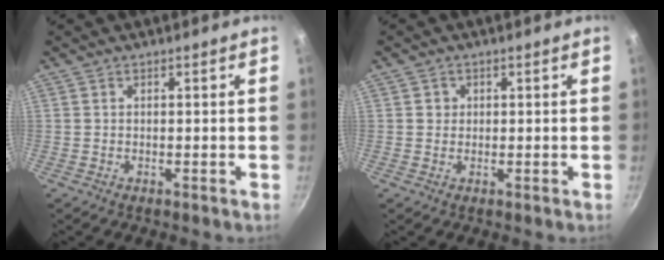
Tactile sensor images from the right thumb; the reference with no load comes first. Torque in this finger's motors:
{"motor_torque": [0.17, 0.00, 0.52, -0.07, -0.01]}